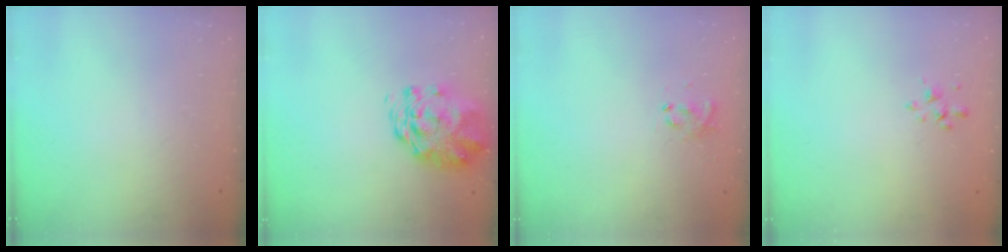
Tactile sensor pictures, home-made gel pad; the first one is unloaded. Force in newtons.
{"total": 2.9, "press": 2.7, "slide": 1.0}
{"total": 2.8, "press": 2.6, "slide": 1.0}
{"total": 2.6, "press": 2.5, "slide": 0.8}